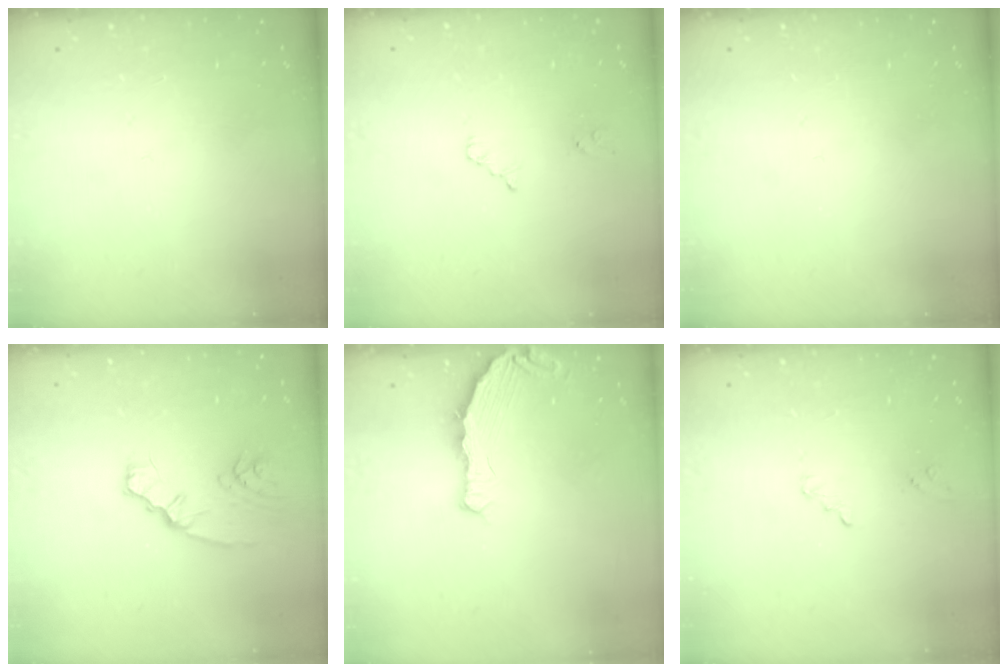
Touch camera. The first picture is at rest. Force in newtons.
{"total": 2.5, "press": 2.5, "slide": 0.4}
{"total": 0.0}
{"total": 4.4, "press": 4.4, "slide": 0.3}
{"total": 7.3, "press": 5.6, "slide": 4.7}
{"total": 0.8, "press": 0.8, "slide": 0.0}